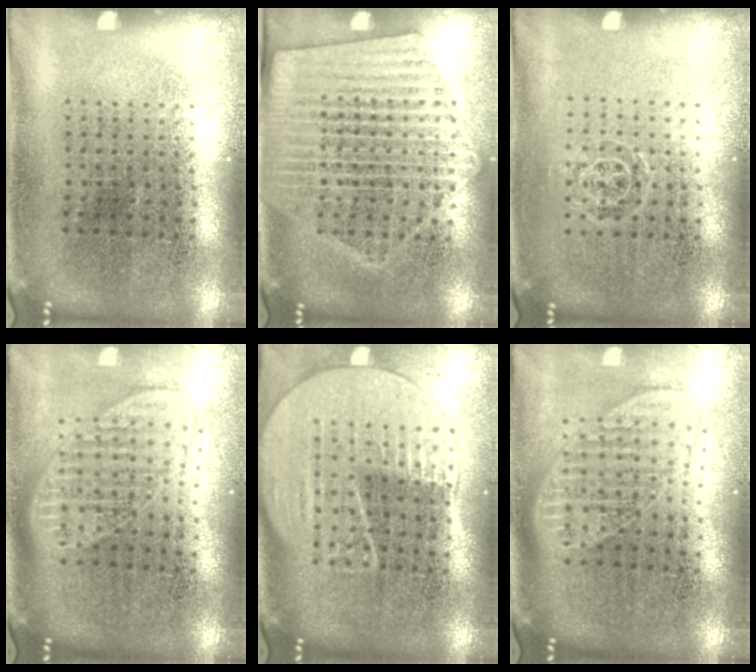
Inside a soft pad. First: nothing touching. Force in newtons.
{"total": 1.8, "press": 1.6, "slide": 0.7}
{"total": 0.7, "press": 0.5, "slide": 0.5}
{"total": 1.9, "press": 1.6, "slide": 1.1}
{"total": 2.0, "press": 1.8, "slide": 0.8}
{"total": 1.9, "press": 1.6, "slide": 1.1}